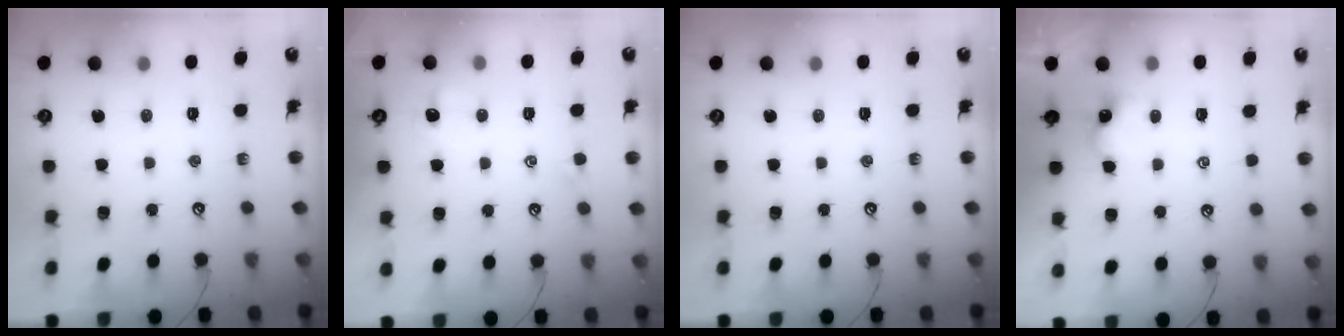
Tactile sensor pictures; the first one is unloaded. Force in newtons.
{"total": 0.6, "press": 0.4, "slide": 0.5}
{"total": 0.0}
{"total": 1.5, "press": 1.5, "slide": 0.3}